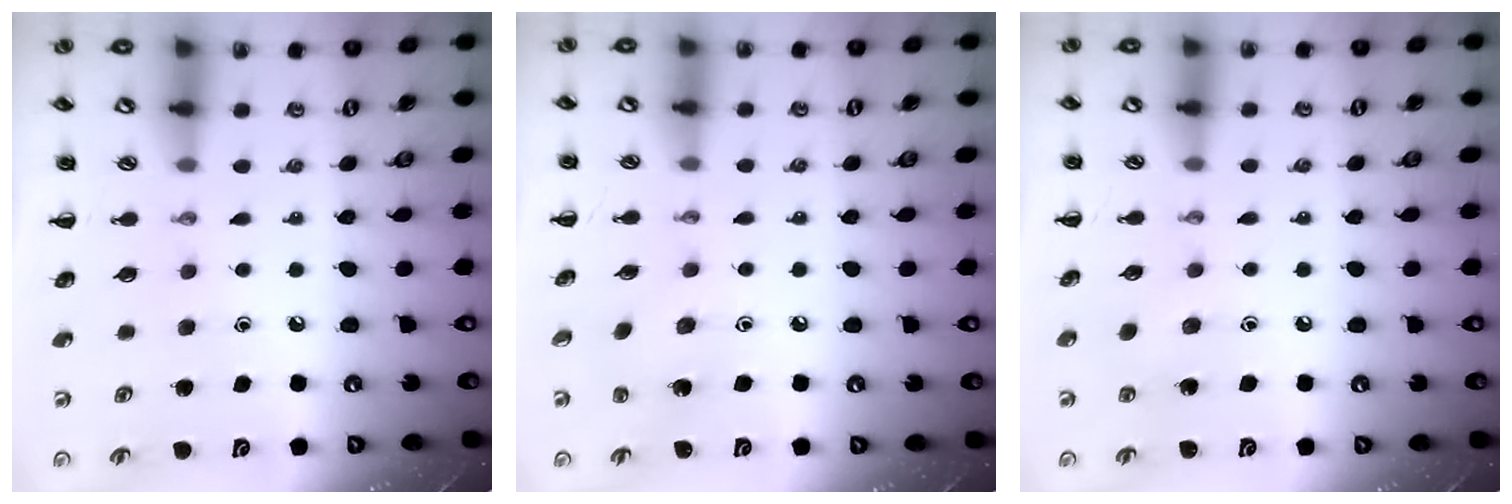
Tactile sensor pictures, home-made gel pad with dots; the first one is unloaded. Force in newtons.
{"total": 2.7, "press": 2.6, "slide": 0.7}
{"total": 4.8, "press": 4.6, "slide": 1.4}